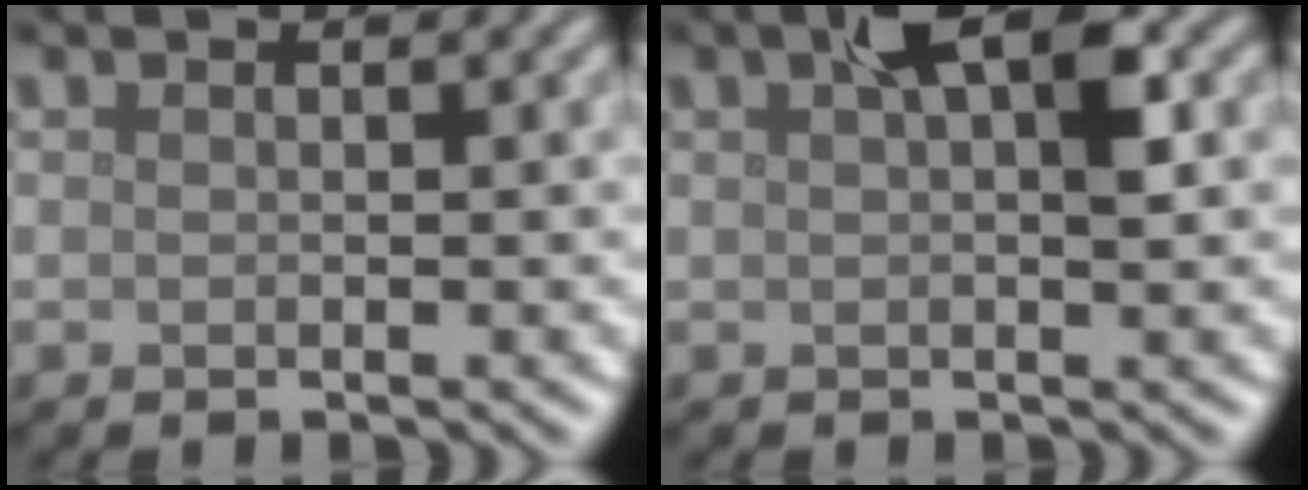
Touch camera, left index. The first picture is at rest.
{"total": 3.7, "force": [1.4, 0.9, 3.3], "torque": [-0.047, 0.012, 0.021]}